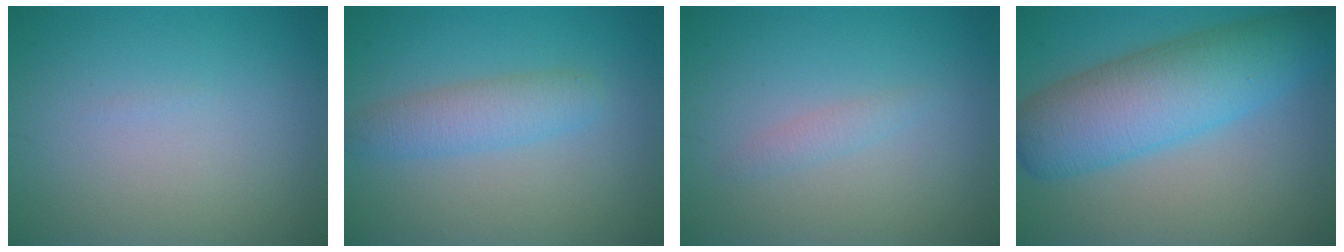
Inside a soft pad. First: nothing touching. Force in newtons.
{"total": 3.0, "press": 3.0, "slide": 0.1}
{"total": 1.0, "press": 1.0, "slide": 0.0}
{"total": 8.6, "press": 8.6, "slide": 0.2}